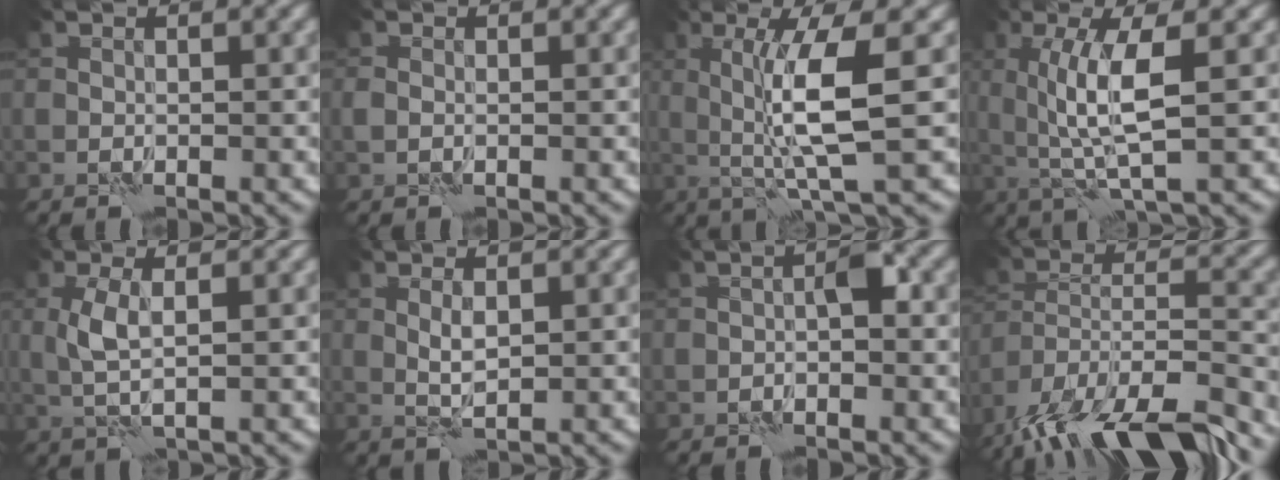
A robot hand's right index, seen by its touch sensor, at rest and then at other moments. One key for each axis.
{"total": 0.7, "fx": -0.1, "fy": 0.5, "fz": 0.5, "tx": -0.012, "ty": 0.001, "tz": -0.004}
{"total": 6.2, "fx": 1.0, "fy": 0.6, "fz": 6.1, "tx": -0.115, "ty": -0.002, "tz": 0.021}
{"total": 5.1, "fx": 1.1, "fy": 0.9, "fz": 4.9, "tx": -0.104, "ty": -0.002, "tz": 0.023}
{"total": 2.4, "fx": 0.7, "fy": 0.4, "fz": 2.3, "tx": -0.055, "ty": 0.002, "tz": 0.013}
{"total": 1.5, "fx": 0.7, "fy": 0.3, "fz": 1.3, "tx": -0.030, "ty": -0.001, "tz": 0.016}
{"total": 1.6, "fx": -0.4, "fy": 0.5, "fz": 1.5, "tx": -0.021, "ty": 0.008, "tz": -0.010}
{"total": 17.1, "fx": -14.3, "fy": 4.8, "fz": 7.9, "tx": -0.149, "ty": -0.026, "tz": -0.208}